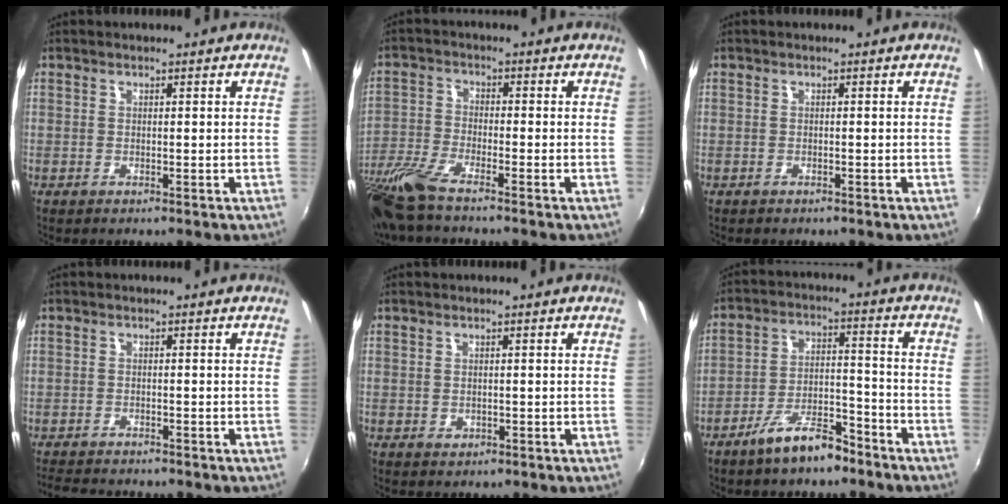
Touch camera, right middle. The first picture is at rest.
{"total": 9.9, "force": [-7.9, 1.3, 5.9], "torque": [-0.140, -0.028, -0.160]}
{"total": 0.7, "force": [-0.6, 0.4, 0.1], "torque": [-0.004, 0.000, -0.008]}
{"total": 6.0, "force": [-5.6, 1.0, 1.9], "torque": [-0.056, -0.014, -0.091]}
{"total": 0.7, "force": [-0.2, 0.6, 0.3], "torque": [-0.001, -0.001, -0.002]}
{"total": 9.2, "force": [-7.1, 2.9, 5.0], "torque": [-0.095, 0.014, -0.116]}